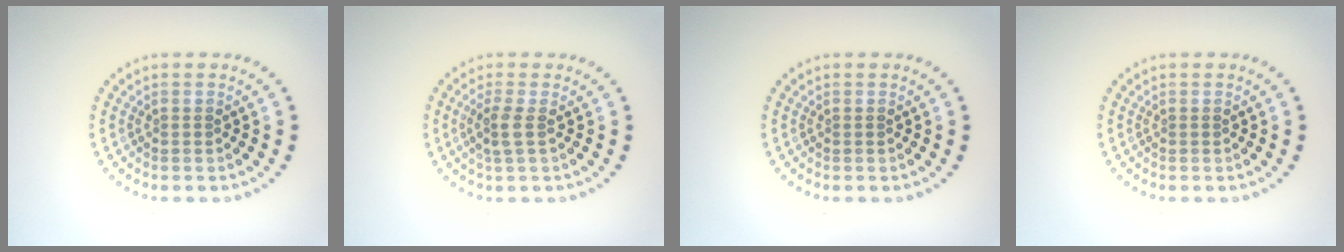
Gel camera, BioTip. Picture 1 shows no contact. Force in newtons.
{"total": 1.7, "press": 1.4, "slide": 0.9}
{"total": 0.0}
{"total": 0.0}